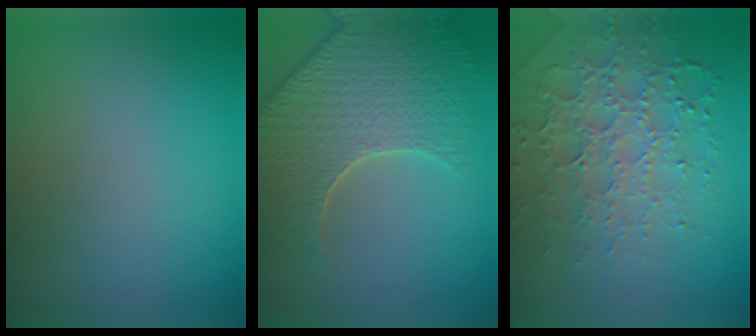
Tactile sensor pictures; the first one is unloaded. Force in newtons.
{"total": 8.3, "press": 6.1, "slide": 5.6}
{"total": 4.9, "press": 4.3, "slide": 2.4}